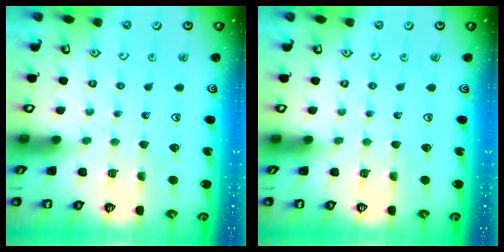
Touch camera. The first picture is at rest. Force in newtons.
{"total": 0.0}